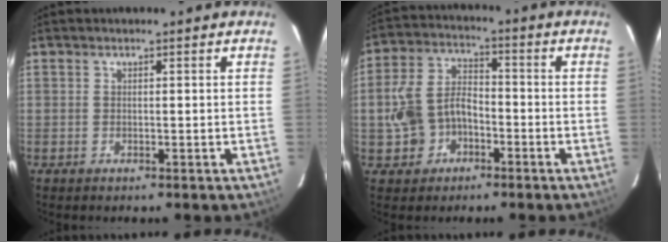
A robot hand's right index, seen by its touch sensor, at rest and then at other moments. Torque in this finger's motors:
{"motor_torque": [0.31, -0.08, 0.39, 0.07]}